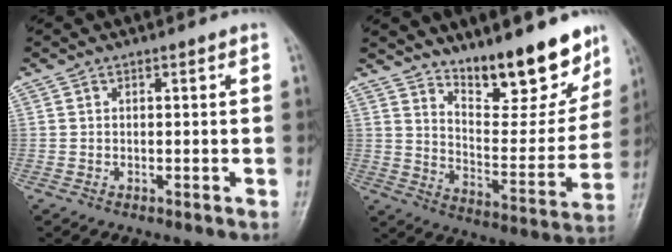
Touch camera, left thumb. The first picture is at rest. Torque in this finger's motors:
{"motor_torque": [0.37, 0.68, 1.44, -1.33, 0.22]}